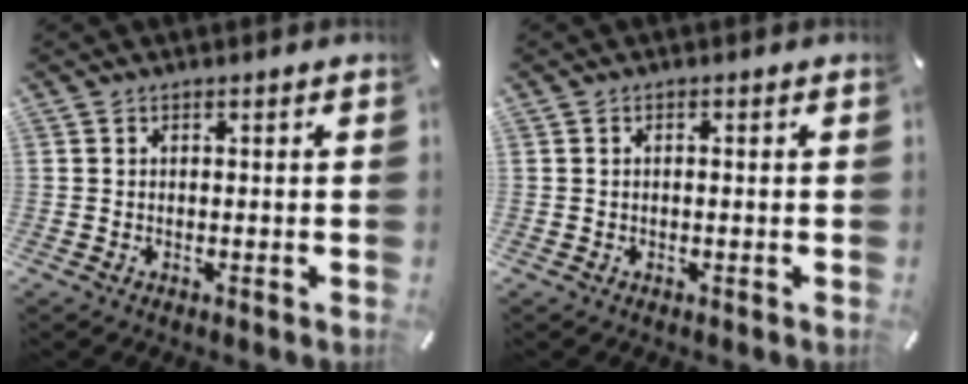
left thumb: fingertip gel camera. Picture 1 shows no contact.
{"total": 0.6, "force": [-0.2, 0.3, 0.6], "torque": [-0.010, -0.001, -0.004]}